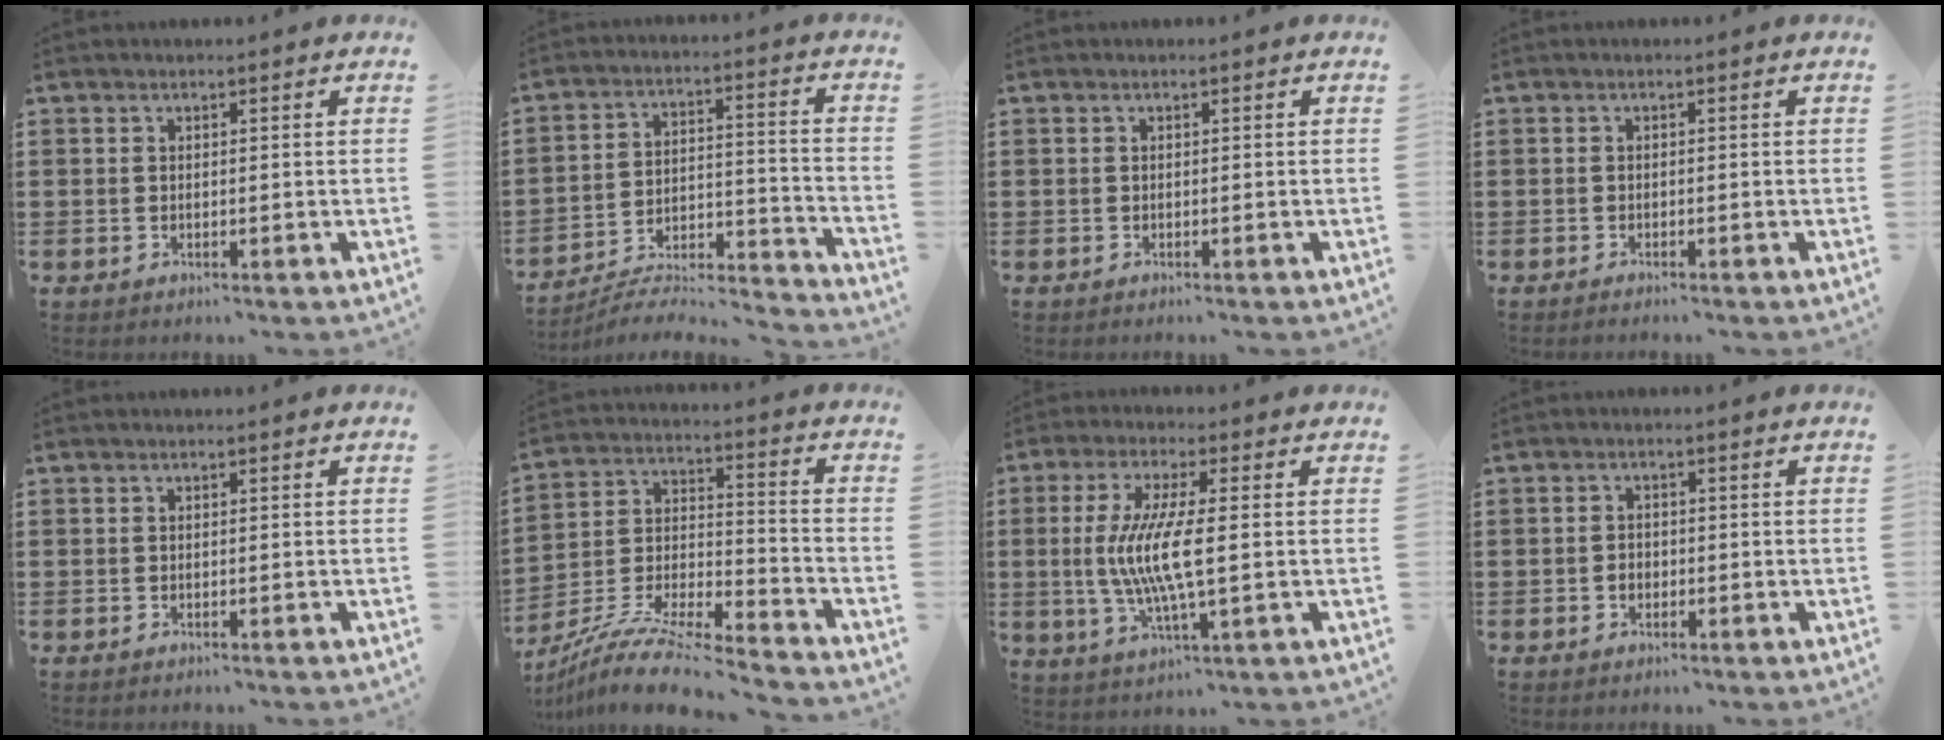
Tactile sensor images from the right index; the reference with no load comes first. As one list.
[{"total": 5.4, "force": [-5.0, 1.2, 1.7], "torque": [-0.027, 0.001, -0.101]}, {"total": 0.0}, {"total": 0.7, "force": [-0.6, 0.0, 0.1], "torque": [-0.002, -0.001, -0.013]}, {"total": 0.0}, {"total": 10.3, "force": [-9.5, 0.5, 4.0], "torque": [-0.077, 0.008, -0.192]}, {"total": 8.4, "force": [-0.1, 1.4, 8.3], "torque": [-0.177, -0.013, -0.011]}, {"total": 1.4, "force": [-0.5, 1.1, 0.5], "torque": [-0.013, 0.001, -0.010]}]